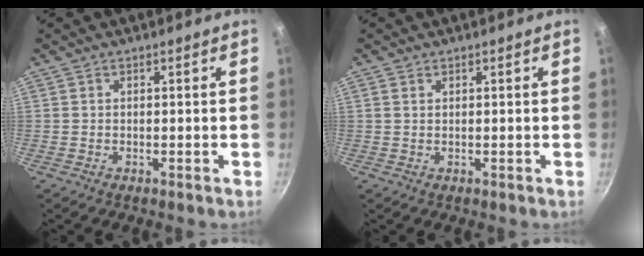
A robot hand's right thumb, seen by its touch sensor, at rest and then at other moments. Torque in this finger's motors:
{"motor_torque": [-0.06, 0.04, 0.07, 0.23, -0.02]}